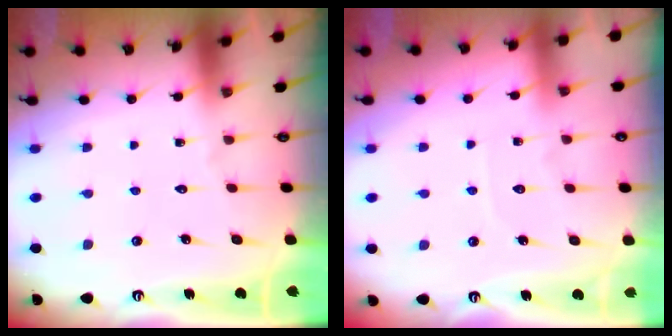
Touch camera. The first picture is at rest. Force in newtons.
{"total": 3.8, "press": 3.8, "slide": 0.4}